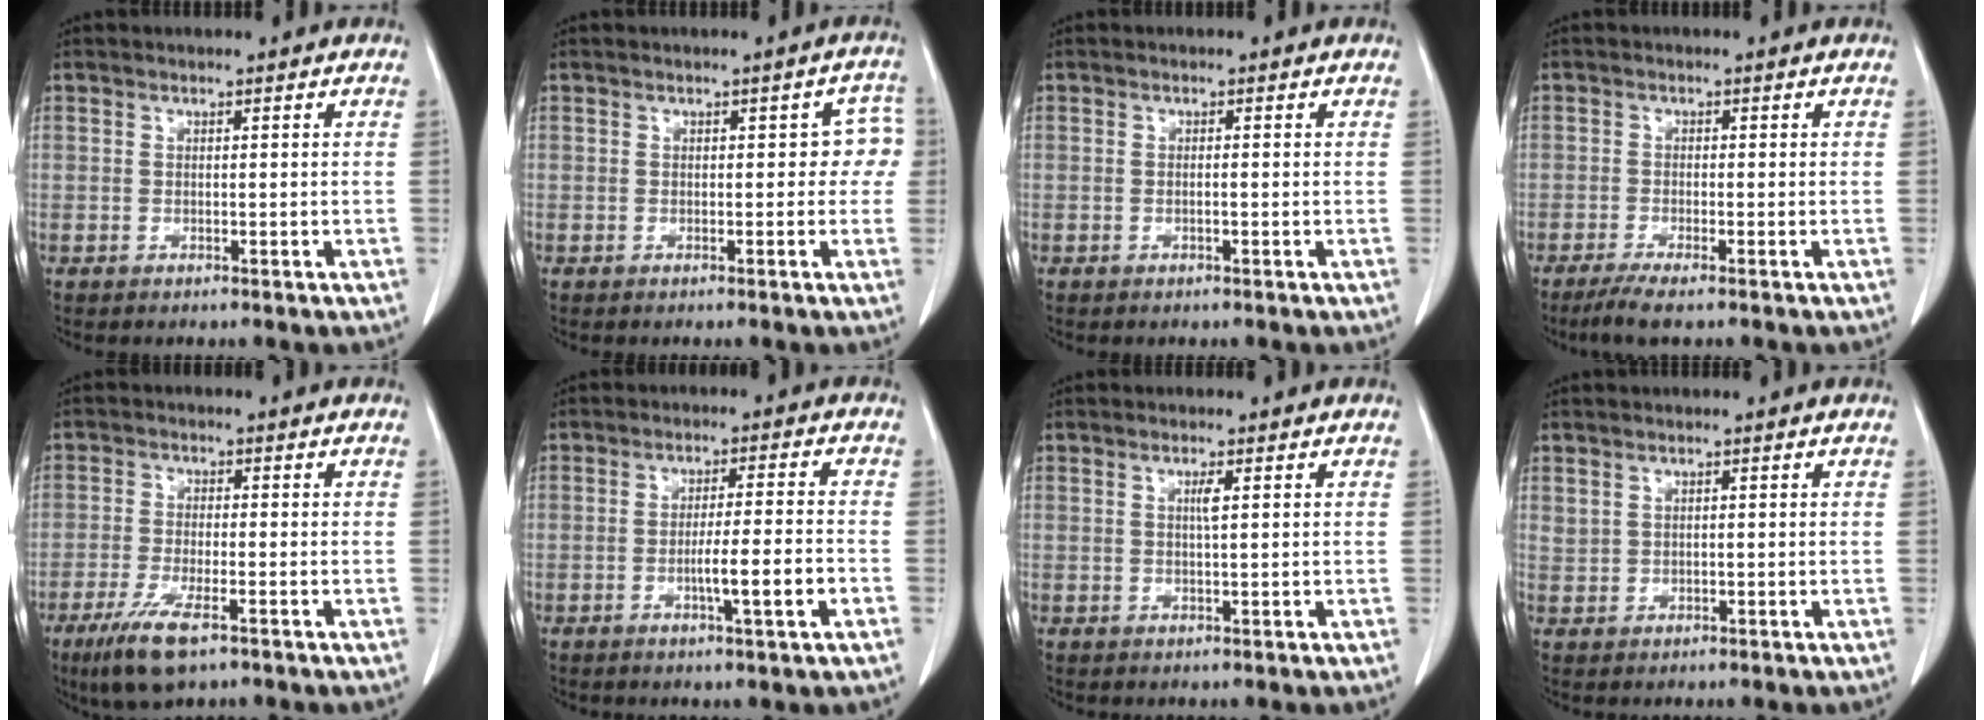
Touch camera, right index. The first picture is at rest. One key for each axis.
{"total": 3.3, "fx": 0.0, "fy": 2.1, "fz": 2.6, "tx": -0.007, "ty": 0.024, "tz": -0.005}
{"total": 0.6, "fx": -0.2, "fy": 0.0, "fz": 0.5, "tx": -0.012, "ty": 0.002, "tz": 0.000}
{"total": 3.3, "fx": -2.4, "fy": 0.1, "fz": 2.3, "tx": -0.046, "ty": -0.009, "tz": -0.048}
{"total": 7.4, "fx": -4.5, "fy": 1.5, "fz": 5.7, "tx": -0.115, "ty": -0.018, "tz": -0.077}
{"total": 6.3, "fx": -2.3, "fy": -0.2, "fz": 5.9, "tx": -0.095, "ty": -0.004, "tz": -0.033}
{"total": 1.4, "fx": 0.4, "fy": -0.1, "fz": 1.3, "tx": -0.026, "ty": 0.000, "tz": 0.006}
{"total": 0.9, "fx": 0.6, "fy": 0.6, "fz": 0.5, "tx": -0.013, "ty": 0.007, "tz": 0.019}